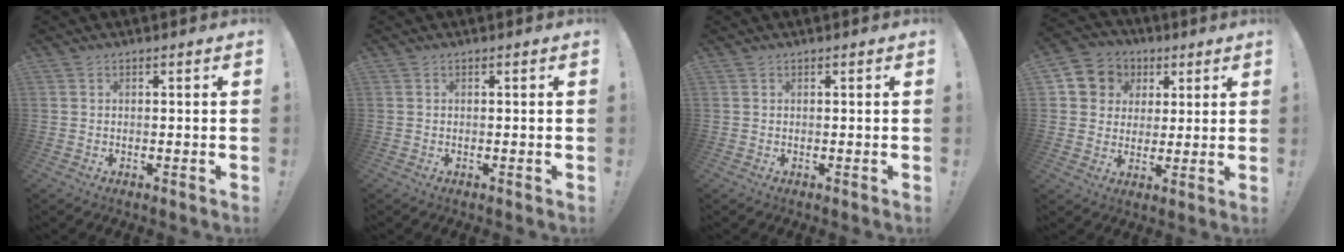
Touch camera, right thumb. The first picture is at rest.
{"total": 0.0}
{"total": 0.0}
{"total": 8.6, "force": [2.5, 8.0, 1.7], "torque": [-0.025, -0.012, 0.055]}